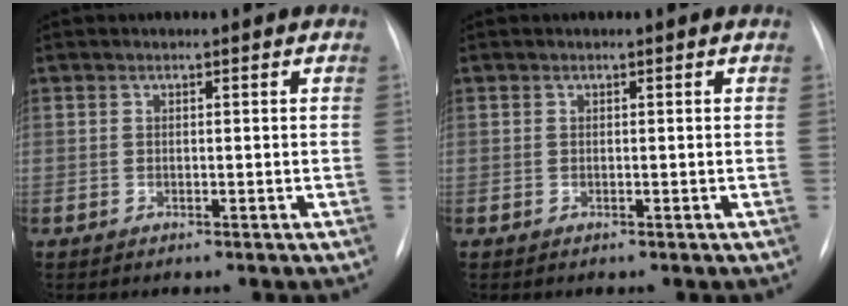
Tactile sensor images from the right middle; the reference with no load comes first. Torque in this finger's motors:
{"motor_torque": [-0.01, 0.00, 0.04, 0.00]}